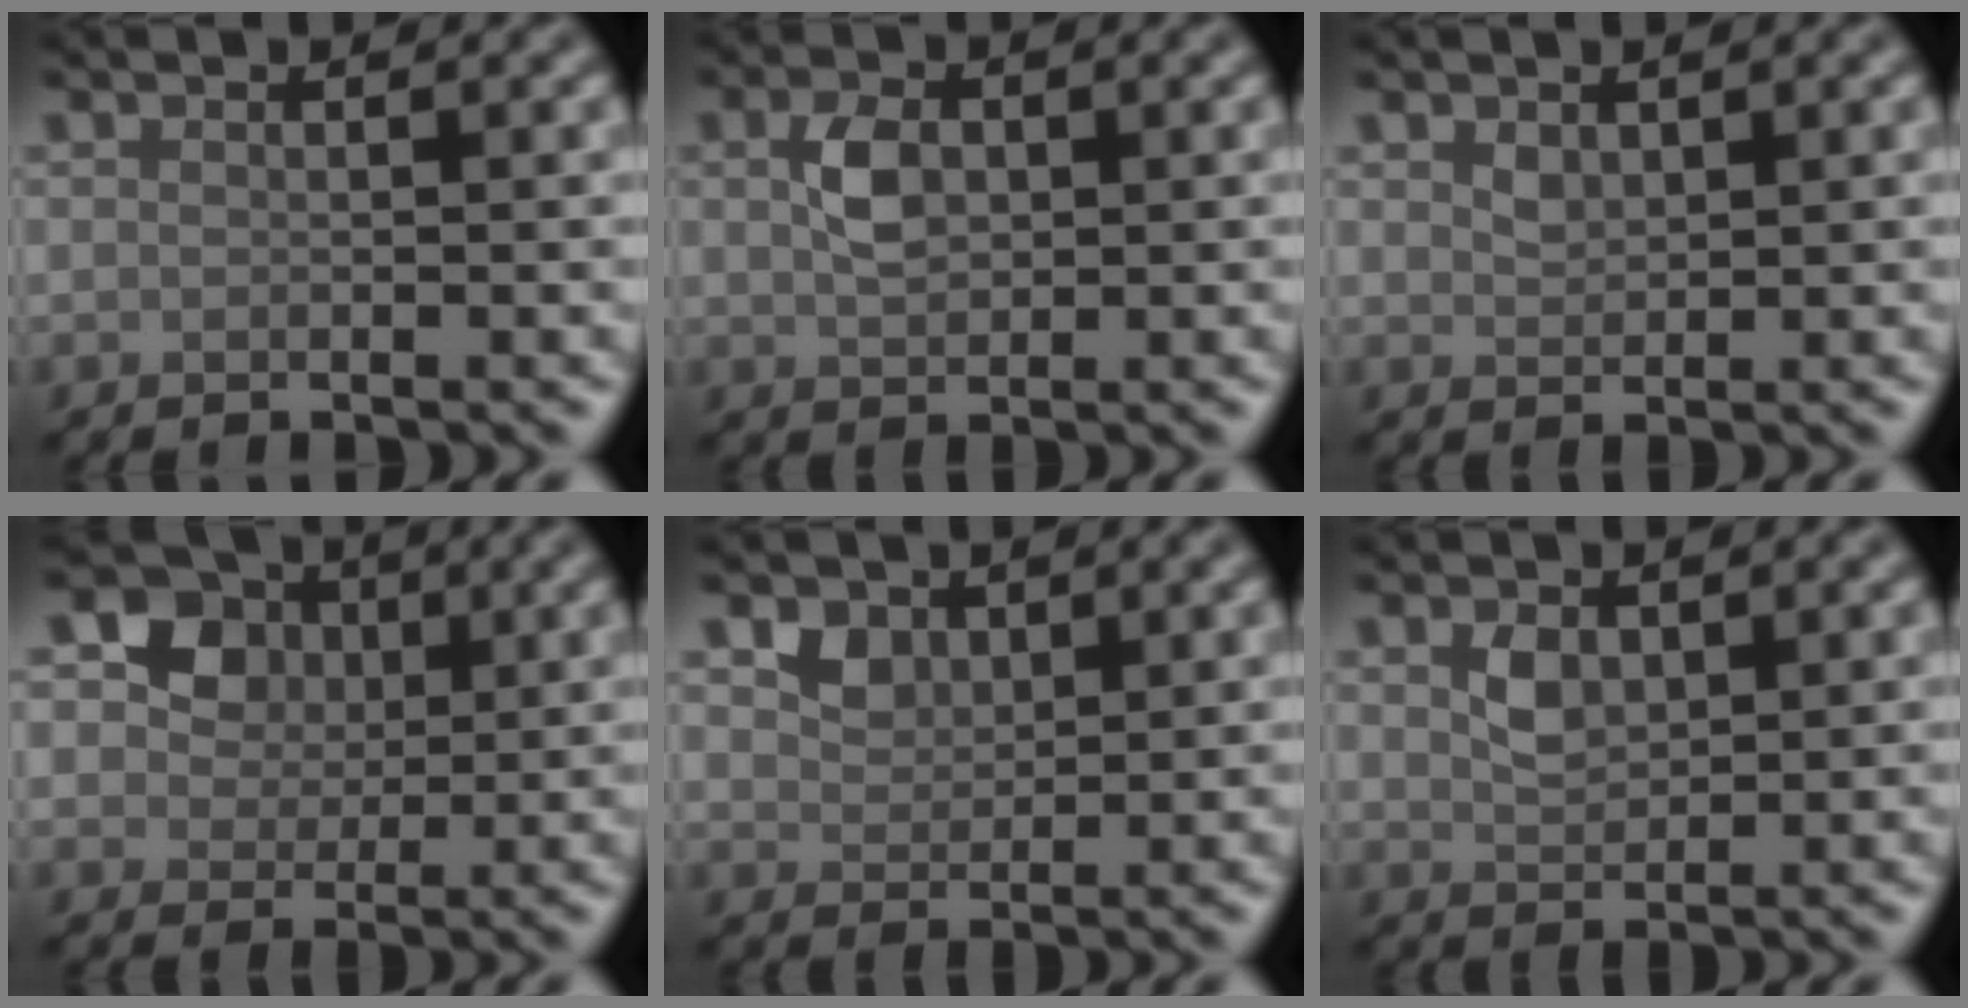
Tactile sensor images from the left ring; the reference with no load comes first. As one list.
[{"total": 2.7, "force": [0.4, 1.8, 2.0], "torque": [-0.042, 0.003, 0.008]}, {"total": 1.0, "force": [0.6, 0.6, 0.5], "torque": [-0.012, 0.000, 0.016]}, {"total": 7.2, "force": [3.2, 5.6, 3.1], "torque": [-0.065, 0.006, 0.047]}, {"total": 2.0, "force": [1.2, 1.4, 0.7], "torque": [-0.018, -0.003, 0.023]}, {"total": 1.9, "force": [0.7, 1.2, 1.2], "torque": [-0.023, -0.001, 0.016]}]